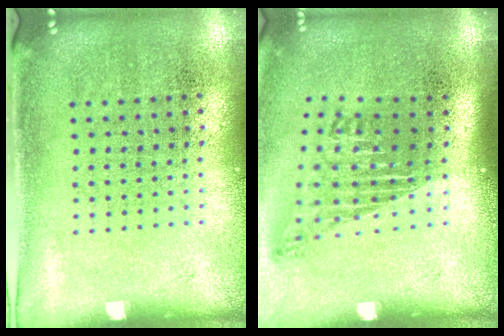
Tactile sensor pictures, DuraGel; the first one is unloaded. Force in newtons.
{"total": 1.7, "press": 1.1, "slide": 1.3}